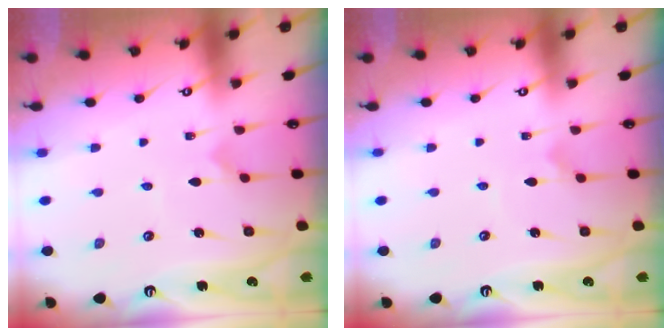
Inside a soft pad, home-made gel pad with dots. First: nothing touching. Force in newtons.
{"total": 0.9, "press": 0.9, "slide": 0.0}